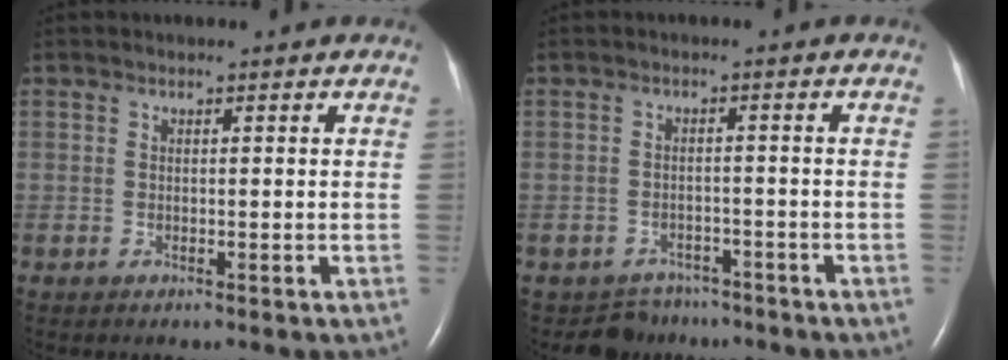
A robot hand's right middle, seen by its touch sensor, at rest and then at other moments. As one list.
[{"total": 3.9, "force": [-3.3, 1.8, -1.0], "torque": [0.010, 0.010, -0.052]}]